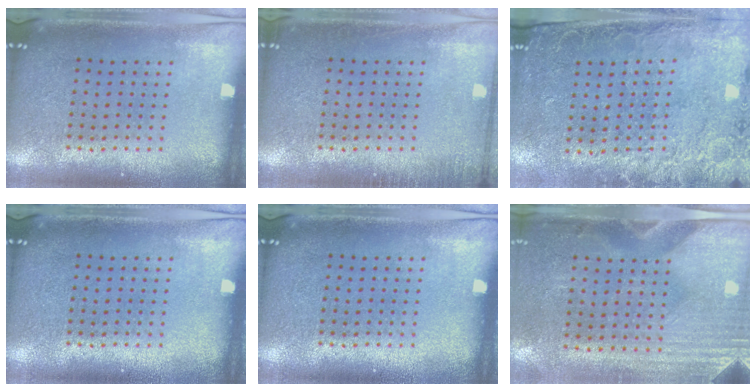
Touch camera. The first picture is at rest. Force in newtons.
{"total": 1.1, "press": 1.1, "slide": 0.2}
{"total": 2.6, "press": 2.2, "slide": 1.4}
{"total": 0.0}
{"total": 0.0}
{"total": 3.0, "press": 2.6, "slide": 1.5}